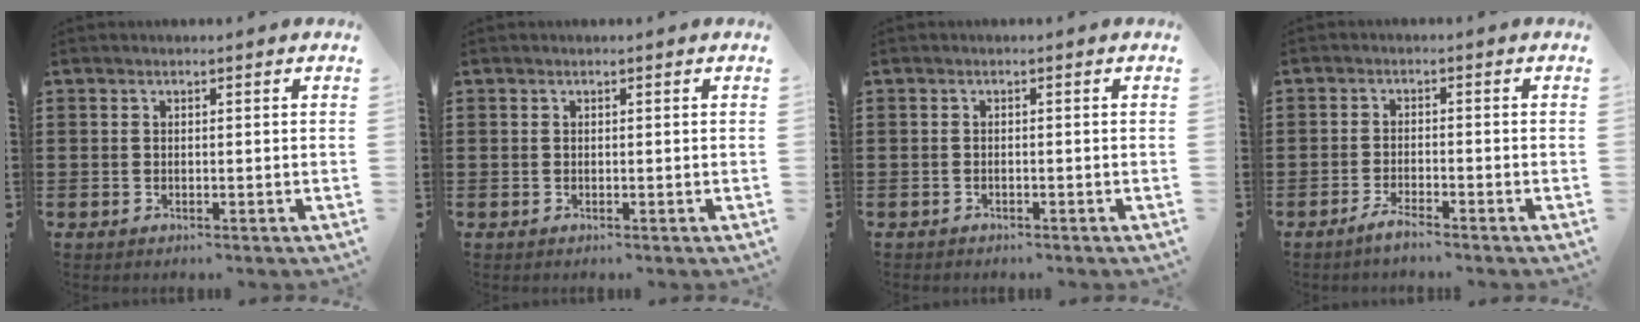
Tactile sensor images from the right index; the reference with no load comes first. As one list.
[{"total": 0.0}, {"total": 0.7, "force": [-0.6, 0.3, 0.0], "torque": [-0.001, 0.000, -0.013]}, {"total": 2.4, "force": [-2.1, 0.1, 1.2], "torque": [-0.020, 0.005, -0.038]}]